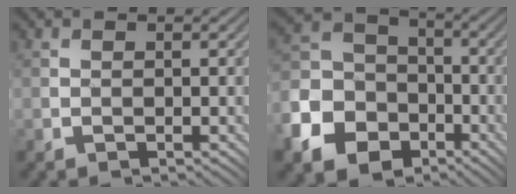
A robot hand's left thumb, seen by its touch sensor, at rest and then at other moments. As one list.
[{"total": 12.5, "force": [-5.8, 9.4, 5.8], "torque": [-0.179, -0.031, -0.116]}]